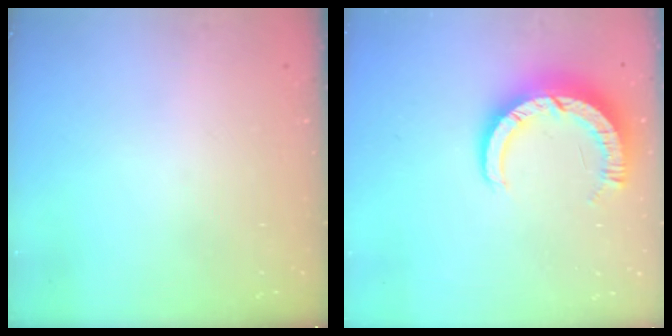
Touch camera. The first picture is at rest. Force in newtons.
{"total": 9.2, "press": 9.2, "slide": 0.7}